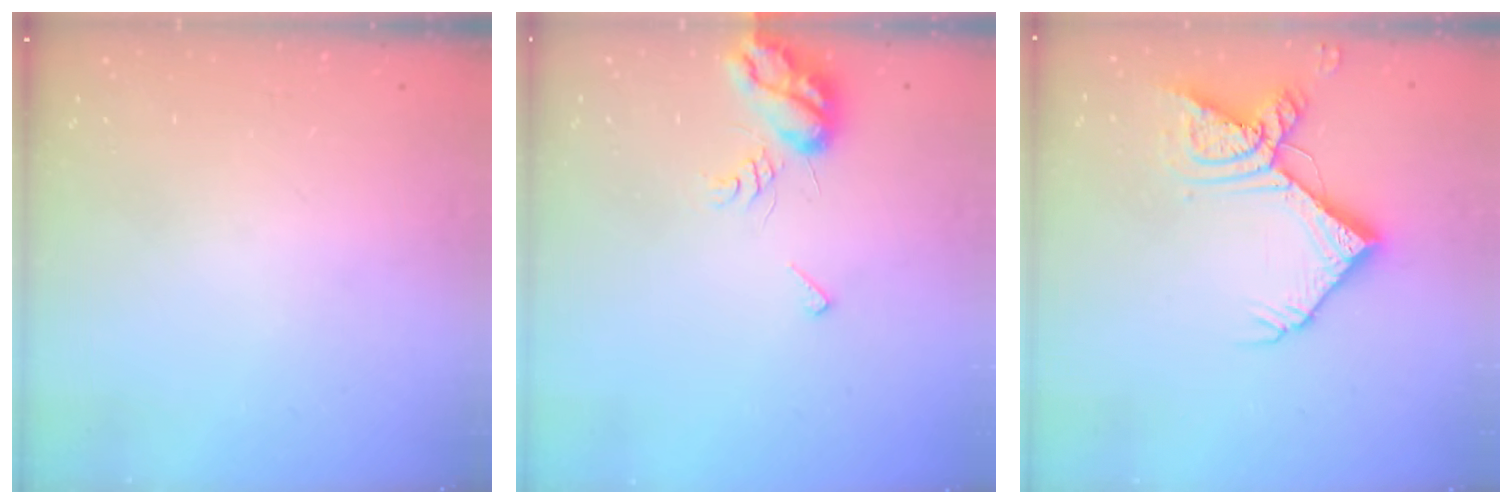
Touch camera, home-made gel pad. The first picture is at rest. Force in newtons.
{"total": 8.1, "press": 8.0, "slide": 1.0}
{"total": 15.0, "press": 15.0, "slide": 1.6}